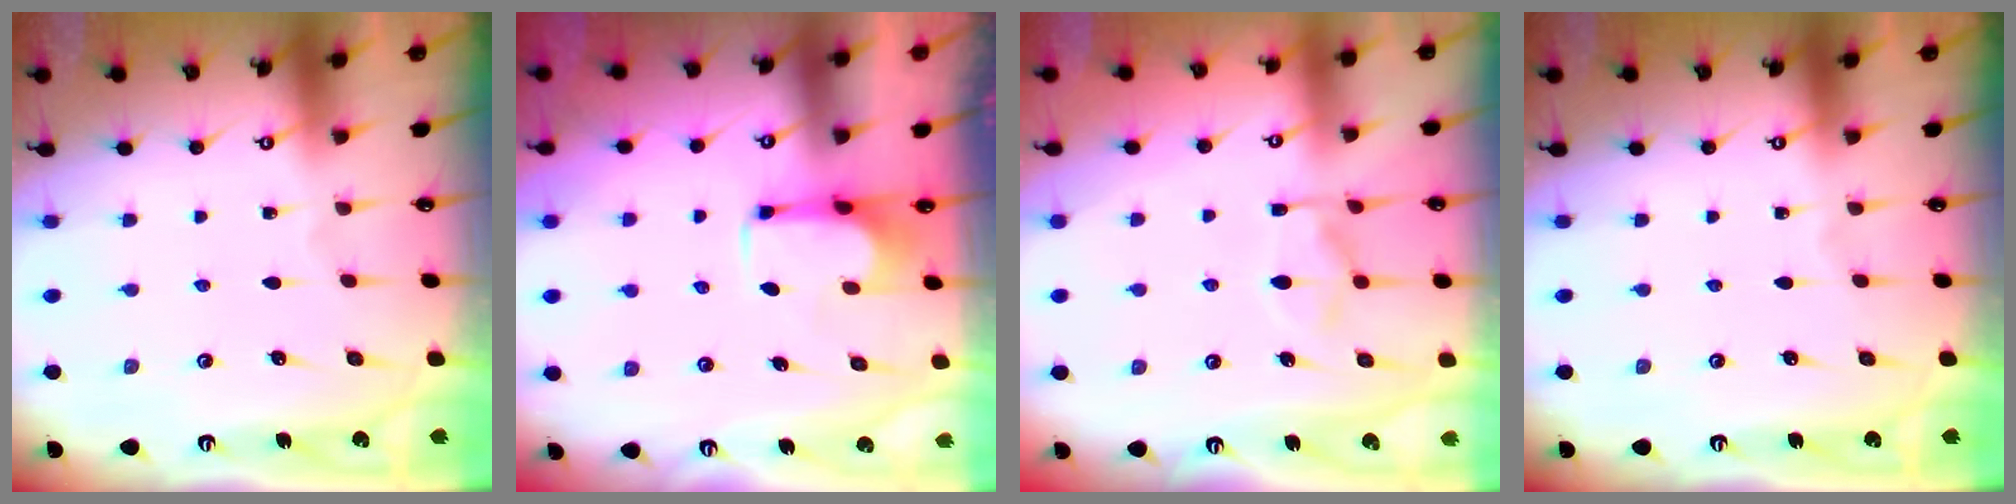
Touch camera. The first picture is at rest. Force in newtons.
{"total": 0.9, "press": 0.7, "slide": 0.6}
{"total": 5.1, "press": 4.9, "slide": 1.4}
{"total": 0.0}